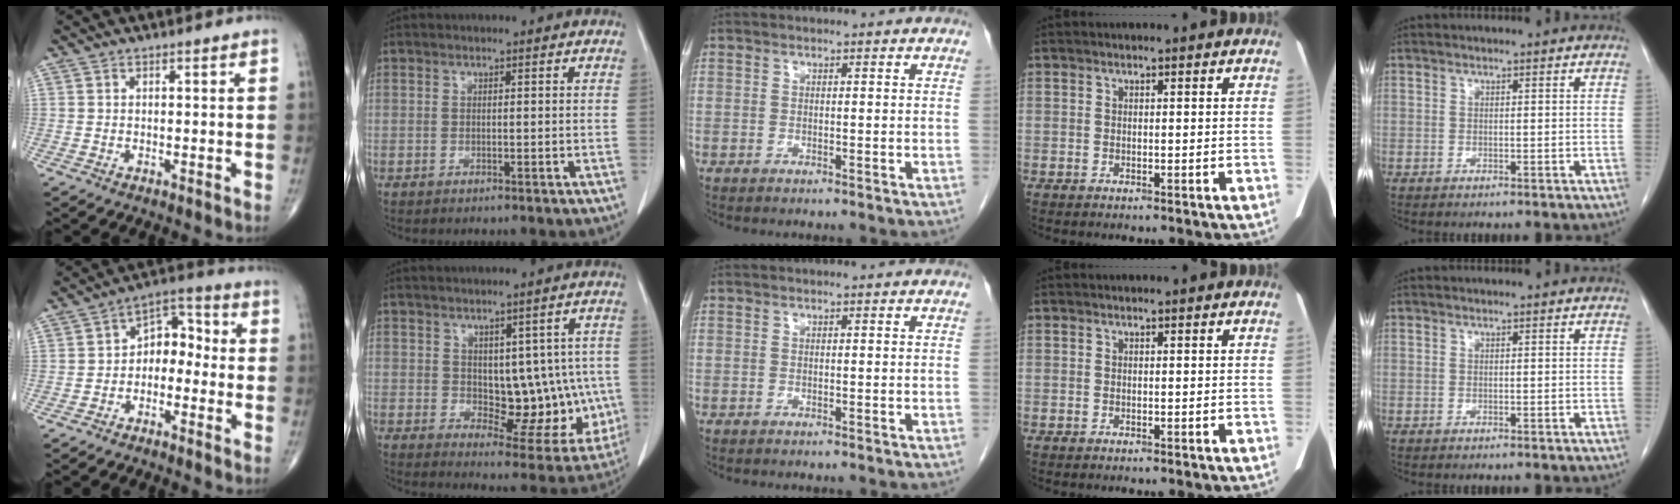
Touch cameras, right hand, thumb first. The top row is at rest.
{"thumb": {"total": 7.5, "force": [-1.7, 5.3, 5.1], "torque": [-0.048, 0.045, -0.044]}, "index": {"total": 11.6, "force": [0.4, 6.5, 9.6], "torque": [-0.101, 0.009, 0.029]}}